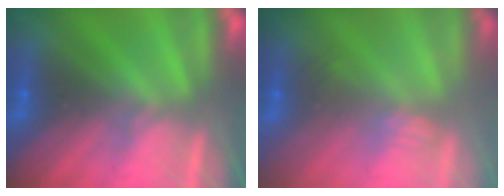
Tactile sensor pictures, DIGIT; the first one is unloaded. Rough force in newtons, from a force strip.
{"total": 2.4}